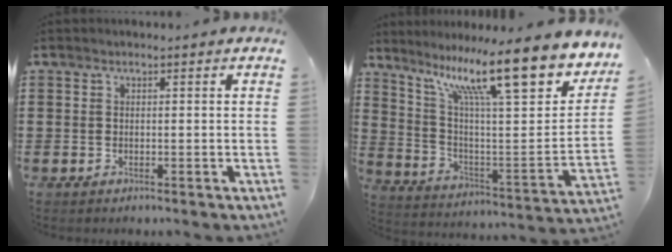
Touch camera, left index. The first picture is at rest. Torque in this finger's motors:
{"motor_torque": [1.08, -1.06, 1.05, 0.21]}